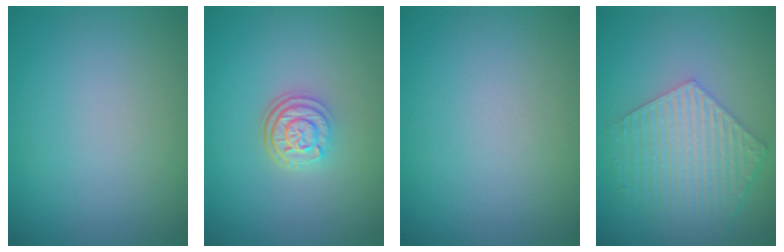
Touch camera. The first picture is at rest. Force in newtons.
{"total": 3.1, "press": 2.4, "slide": 2.0}
{"total": 0.0}
{"total": 5.8, "press": 4.4, "slide": 3.8}